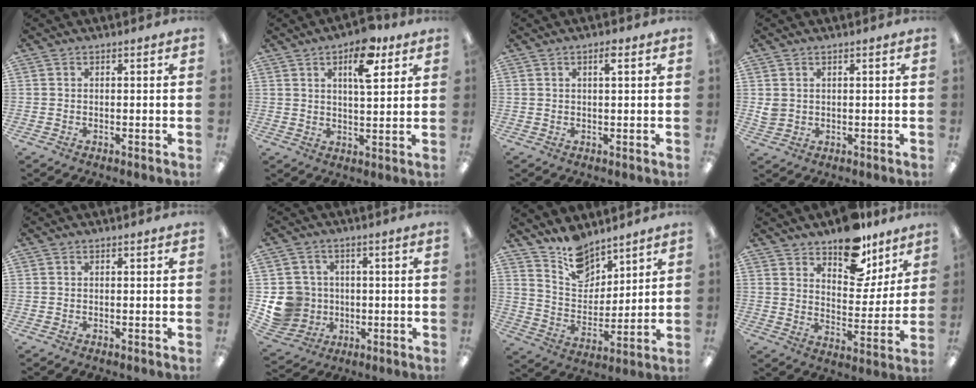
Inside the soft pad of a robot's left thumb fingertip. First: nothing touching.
{"total": 10.2, "force": [5.4, 4.2, 7.6], "torque": [-0.104, -0.019, 0.085]}
{"total": 1.2, "force": [0.8, 0.2, 0.9], "torque": [-0.011, -0.002, 0.011]}
{"total": 2.5, "force": [1.2, 2.0, 0.9], "torque": [-0.019, 0.002, 0.023]}
{"total": 0.0}
{"total": 9.8, "force": [-1.0, 9.5, 2.3], "torque": [-0.069, 0.017, -0.005]}
{"total": 11.8, "force": [9.9, 5.9, 2.6], "torque": [-0.054, -0.068, 0.191]}
{"total": 14.2, "force": [10.9, 7.3, 5.6], "torque": [-0.070, -0.072, 0.197]}